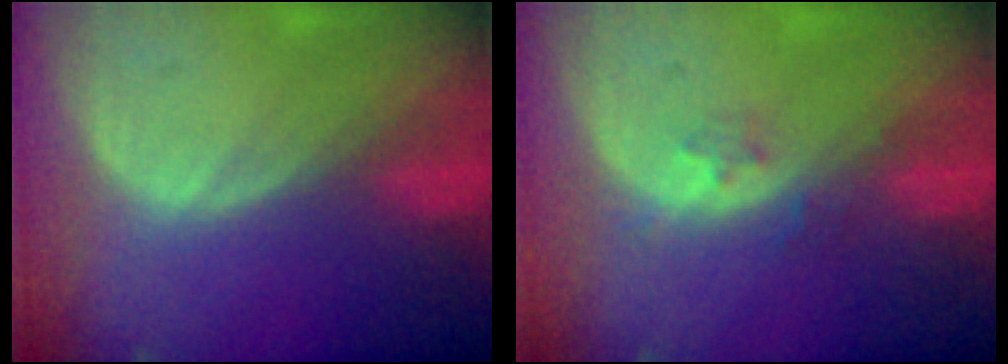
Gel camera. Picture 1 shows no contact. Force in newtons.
{"total": 2.1, "press": 1.8, "slide": 1.2}